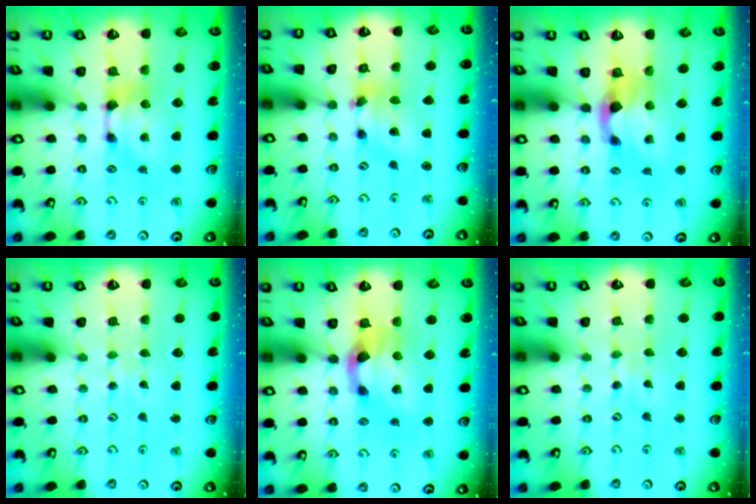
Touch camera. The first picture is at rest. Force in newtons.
{"total": 5.0, "press": 4.6, "slide": 1.8}
{"total": 1.7, "press": 1.0, "slide": 1.4}
{"total": 4.9, "press": 4.9, "slide": 0.3}
{"total": 2.6, "press": 1.9, "slide": 1.7}
{"total": 3.9, "press": 3.8, "slide": 0.3}